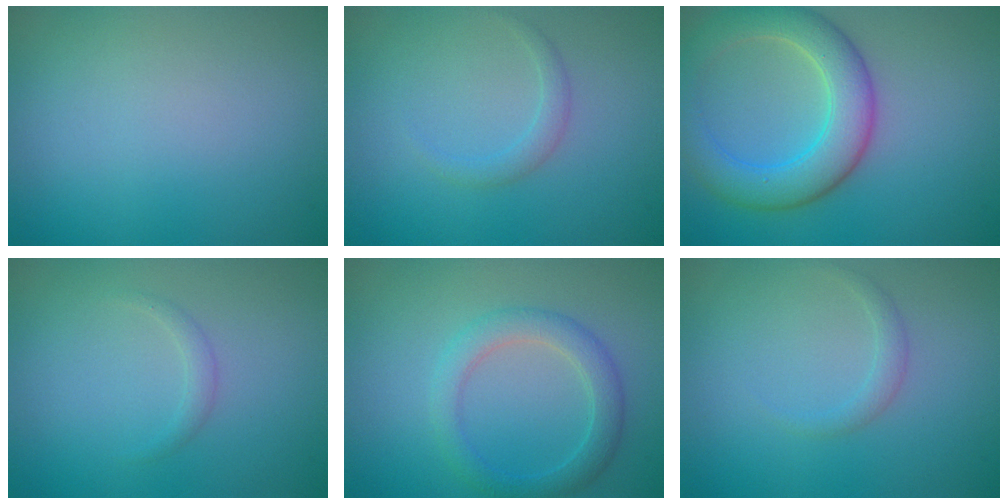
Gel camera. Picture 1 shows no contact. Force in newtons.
{"total": 1.2, "press": 1.1, "slide": 0.1}
{"total": 6.1, "press": 6.1, "slide": 0.2}
{"total": 0.8, "press": 0.8, "slide": 0.1}
{"total": 3.0, "press": 3.0, "slide": 0.0}
{"total": 1.1, "press": 1.1, "slide": 0.0}